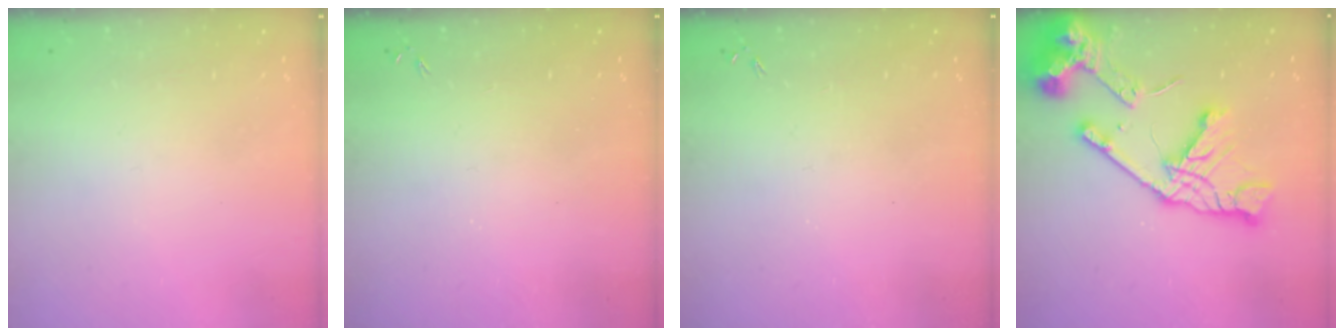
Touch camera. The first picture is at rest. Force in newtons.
{"total": 0.0}
{"total": 0.0}
{"total": 22.3, "press": 22.2, "slide": 2.5}